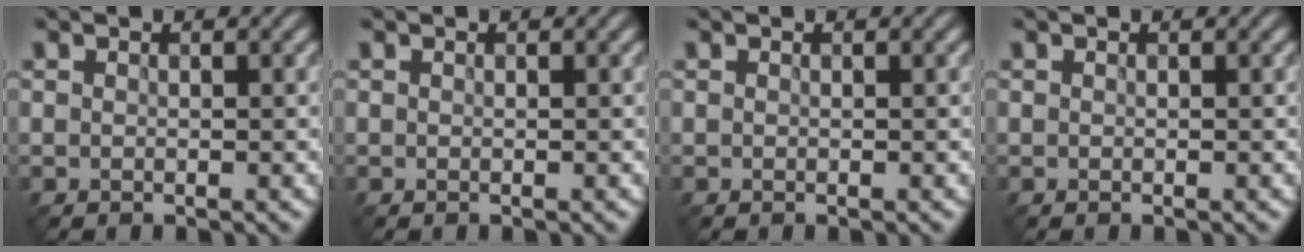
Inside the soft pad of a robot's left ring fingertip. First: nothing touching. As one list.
[{"total": 0.0}, {"total": 0.0}, {"total": 0.0}]